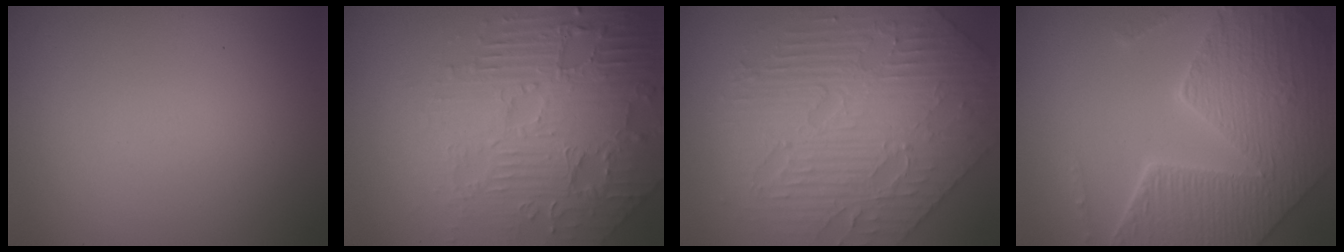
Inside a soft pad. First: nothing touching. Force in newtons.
{"total": 7.1, "press": 5.5, "slide": 4.6}
{"total": 6.4, "press": 5.4, "slide": 3.4}
{"total": 8.2, "press": 5.9, "slide": 5.7}